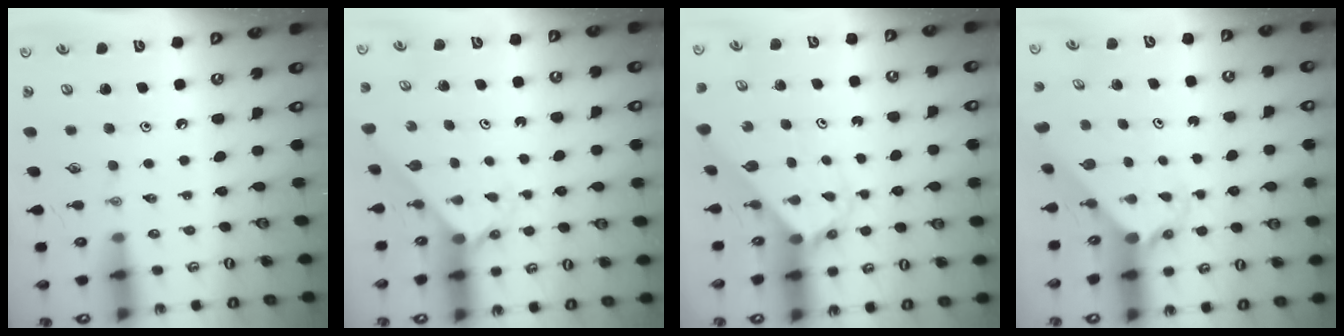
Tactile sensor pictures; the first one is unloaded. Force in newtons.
{"total": 2.4, "press": 2.4, "slide": 0.1}
{"total": 2.6, "press": 2.6, "slide": 0.2}
{"total": 2.3, "press": 2.3, "slide": 0.2}